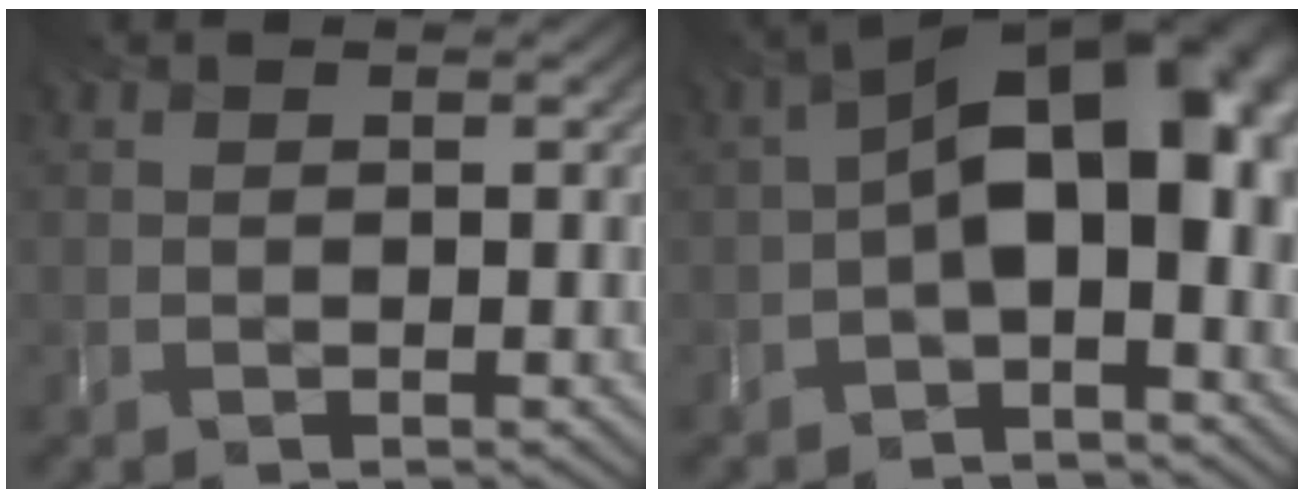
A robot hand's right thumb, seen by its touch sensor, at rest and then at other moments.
{"total": 11.7, "force": [-0.9, 6.0, 10.0], "torque": [-0.165, 0.003, -0.016]}